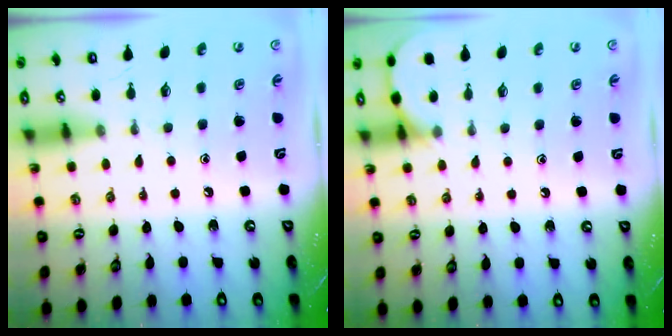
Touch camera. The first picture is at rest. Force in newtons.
{"total": 6.1, "press": 6.1, "slide": 0.4}